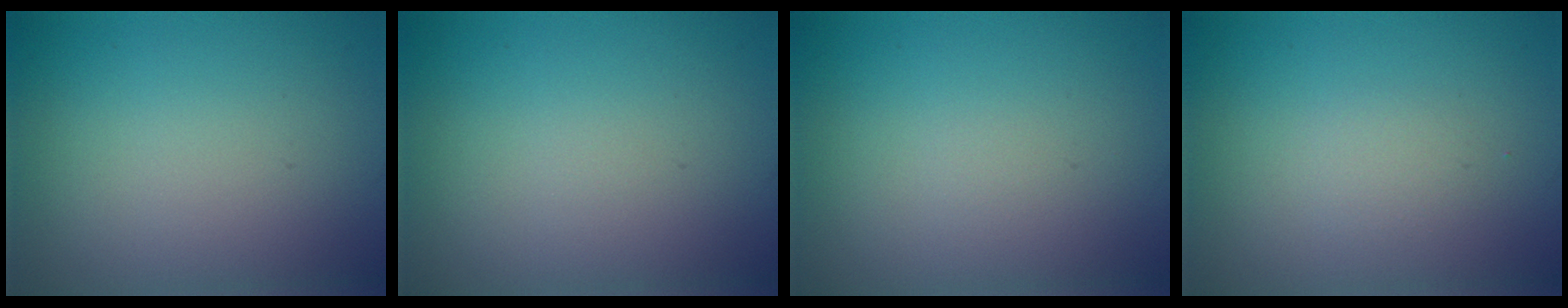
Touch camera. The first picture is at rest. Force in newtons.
{"total": 0.0}
{"total": 0.0}
{"total": 0.9, "press": 0.9, "slide": 0.2}